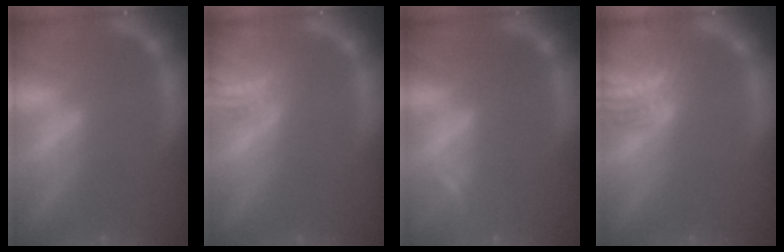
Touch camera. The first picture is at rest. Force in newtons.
{"total": 4.5}
{"total": 0.9}
{"total": 7.5}